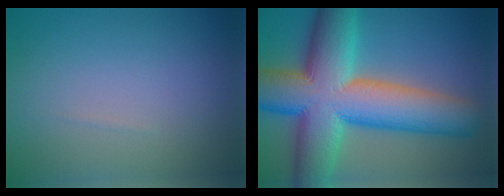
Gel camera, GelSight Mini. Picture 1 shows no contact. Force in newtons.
{"total": 15.8, "press": 15.8, "slide": 0.6}